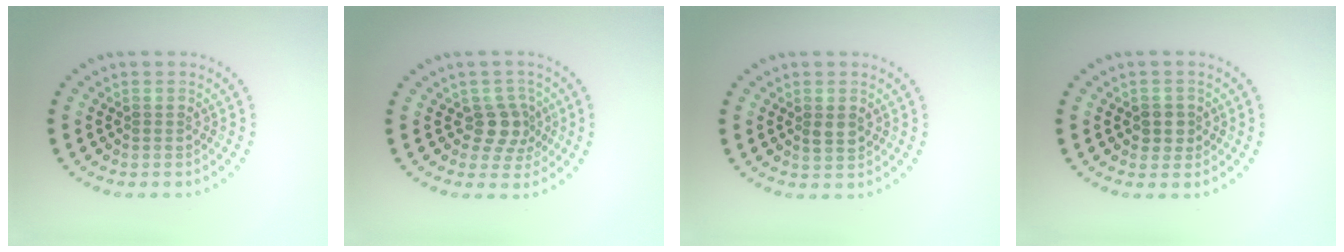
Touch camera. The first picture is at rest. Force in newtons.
{"total": 2.7, "press": 2.1, "slide": 1.8}
{"total": 1.5, "press": 1.5, "slide": 0.2}
{"total": 1.8, "press": 1.7, "slide": 0.7}